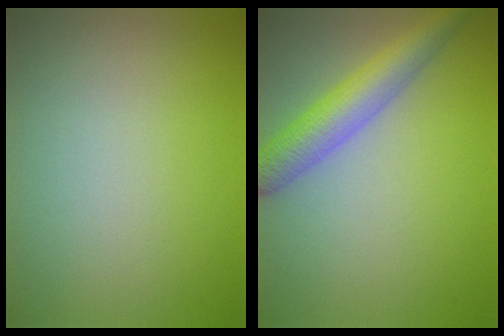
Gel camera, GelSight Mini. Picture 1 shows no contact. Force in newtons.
{"total": 4.7, "press": 4.7, "slide": 0.1}